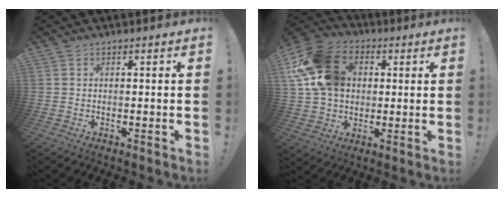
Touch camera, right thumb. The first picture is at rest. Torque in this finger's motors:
{"motor_torque": [1.35, 1.84, 1.51, 0.32, 0.19]}